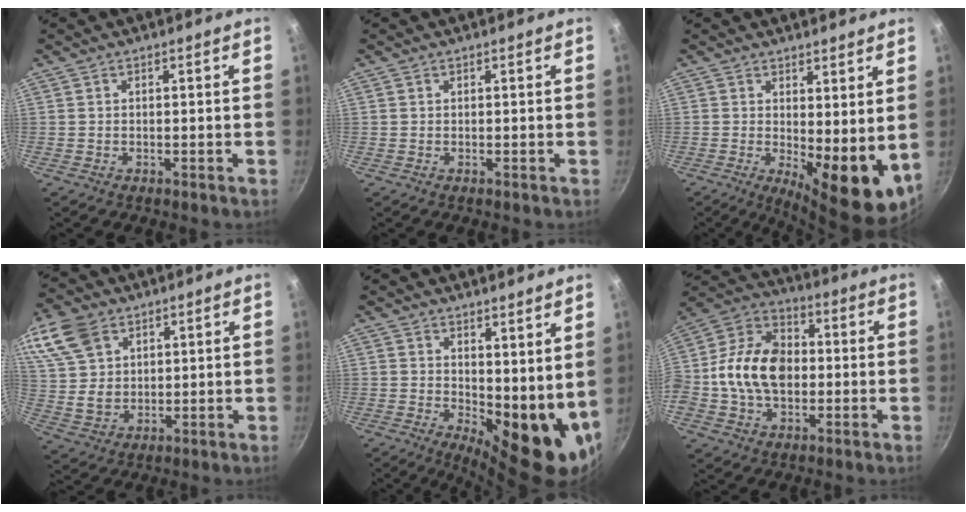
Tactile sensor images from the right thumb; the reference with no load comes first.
{"total": 0.0}
{"total": 11.1, "force": [0.8, 4.1, 10.2], "torque": [-0.119, -0.020, 0.021]}
{"total": 13.1, "force": [6.7, 9.1, 6.6], "torque": [-0.122, -0.013, 0.139]}
{"total": 13.7, "force": [3.6, 5.9, 11.8], "torque": [-0.125, -0.038, 0.063]}
{"total": 16.8, "force": [-0.9, 12.0, 11.8], "torque": [-0.189, 0.033, -0.033]}